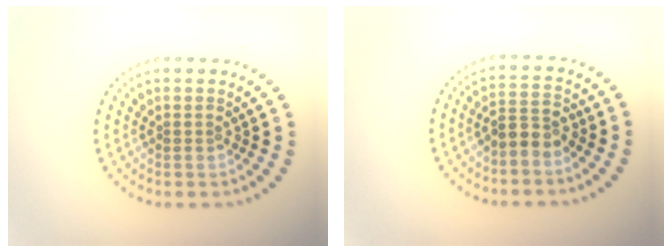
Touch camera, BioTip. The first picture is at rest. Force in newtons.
{"total": 2.5, "press": 2.2, "slide": 1.1}